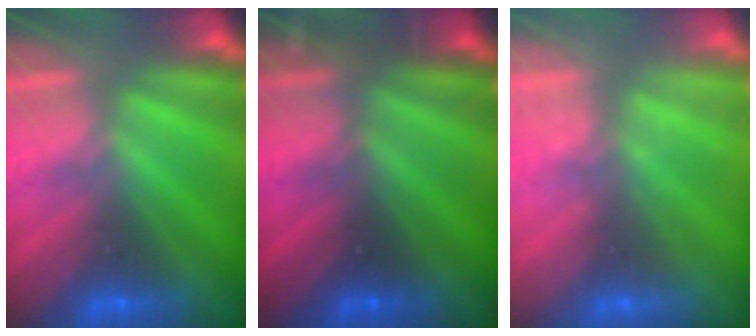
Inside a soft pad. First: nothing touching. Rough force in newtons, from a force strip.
{"total": 3.3}
{"total": 2.1}